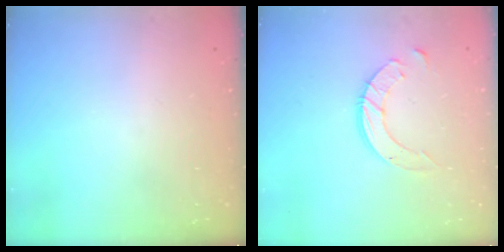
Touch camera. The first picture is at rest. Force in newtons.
{"total": 9.7, "press": 9.6, "slide": 0.8}